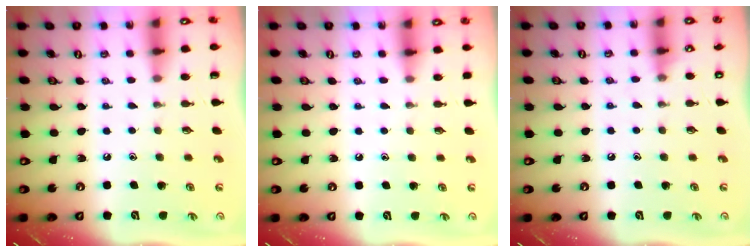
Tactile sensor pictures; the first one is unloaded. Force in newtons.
{"total": 3.1, "press": 3.1, "slide": 0.6}
{"total": 4.0, "press": 3.9, "slide": 0.5}